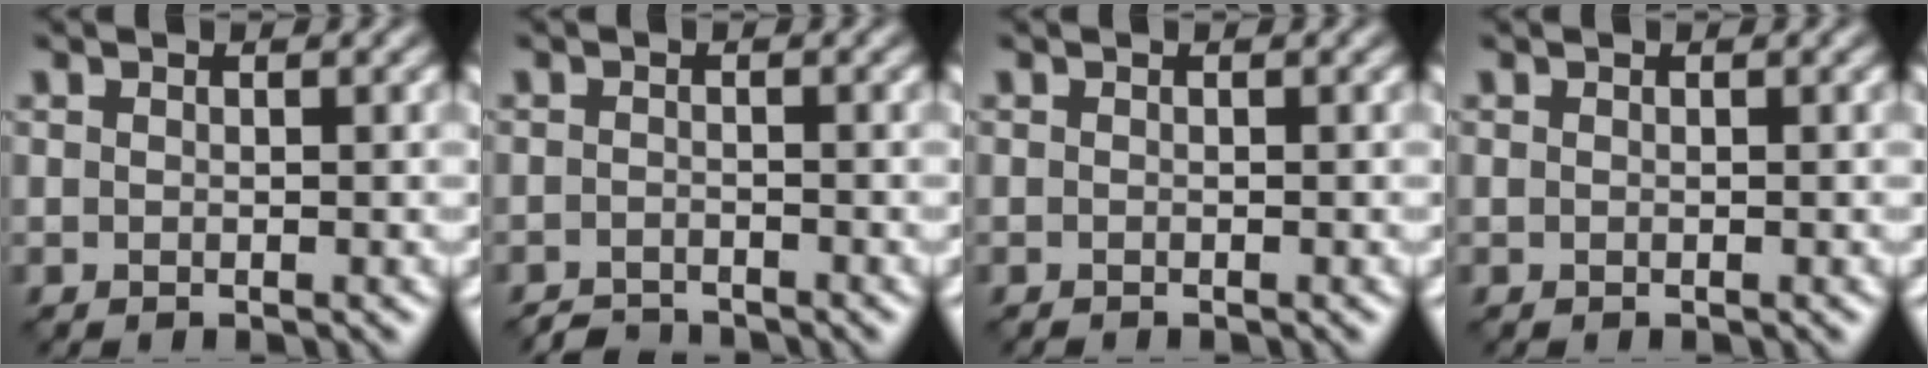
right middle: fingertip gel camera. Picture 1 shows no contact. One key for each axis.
{"total": 1.7, "fx": -1.7, "fy": 0.2, "fz": 0.2, "tx": 0.001, "ty": 0.001, "tz": -0.035}
{"total": 0.0}
{"total": 0.0}